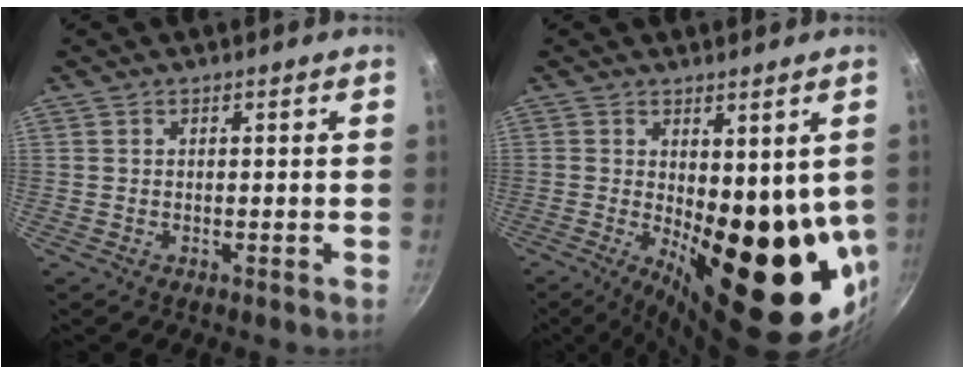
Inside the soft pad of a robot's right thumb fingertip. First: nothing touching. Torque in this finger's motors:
{"motor_torque": [-0.17, 1.69, 2.77, 0.00, 0.24]}